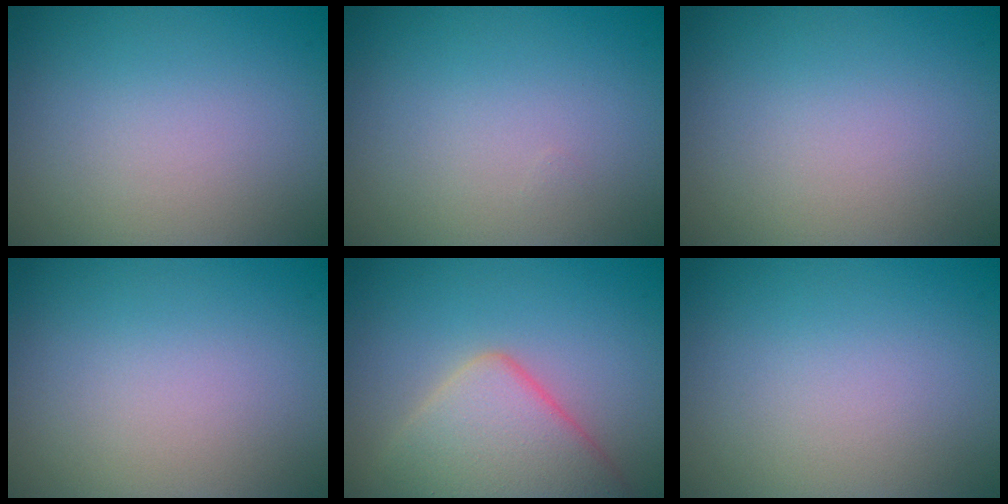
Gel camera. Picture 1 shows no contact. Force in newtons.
{"total": 0.0}
{"total": 0.0}
{"total": 0.0}
{"total": 6.3, "press": 6.3, "slide": 0.3}
{"total": 0.0}